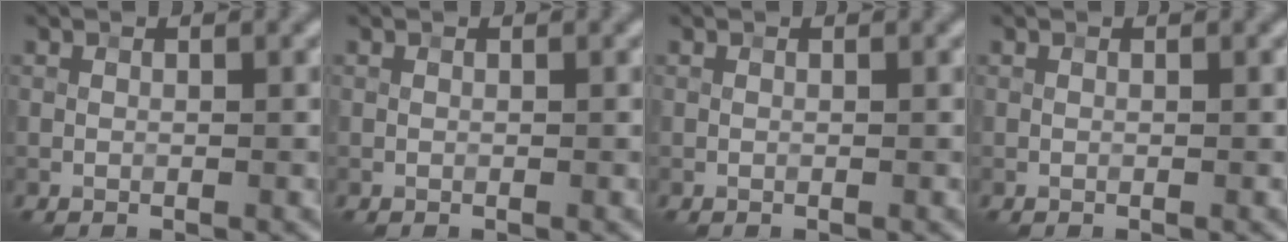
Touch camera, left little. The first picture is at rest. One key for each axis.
{"total": 0.0}
{"total": 0.0}
{"total": 0.0}